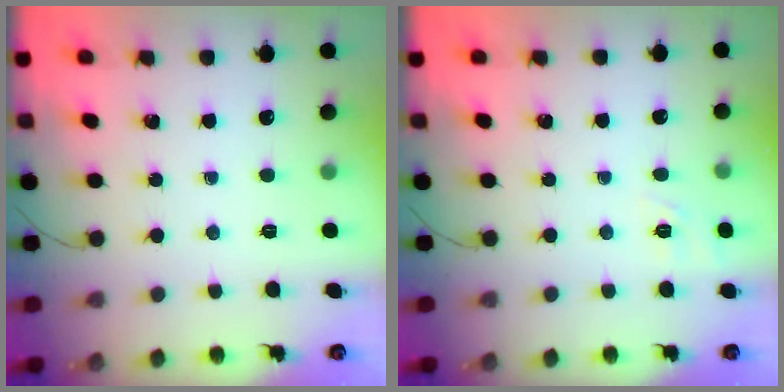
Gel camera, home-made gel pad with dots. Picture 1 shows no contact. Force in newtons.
{"total": 1.6, "press": 0.4, "slide": 1.5}